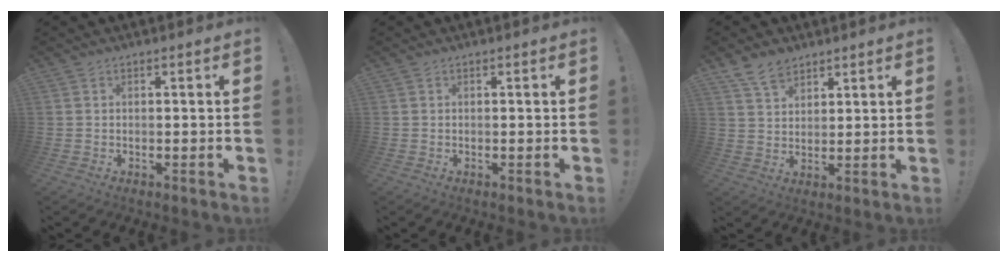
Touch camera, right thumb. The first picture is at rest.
{"total": 0.0}
{"total": 7.3, "force": [5.5, 4.0, 2.5], "torque": [-0.052, -0.025, 0.108]}